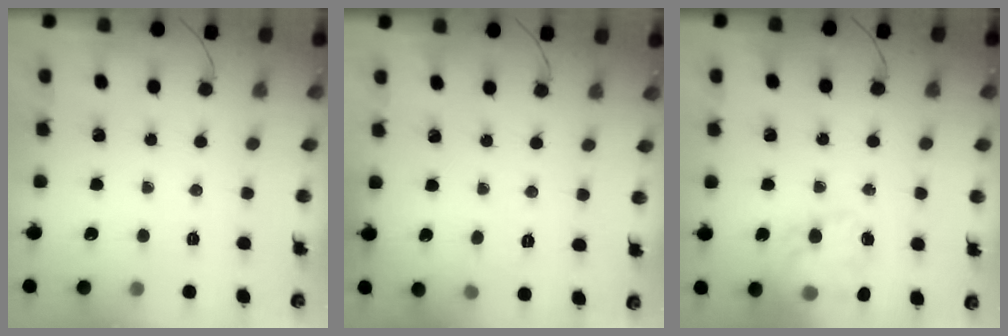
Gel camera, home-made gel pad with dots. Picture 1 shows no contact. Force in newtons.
{"total": 2.9, "press": 2.5, "slide": 1.4}
{"total": 16.4, "press": 16.0, "slide": 3.5}